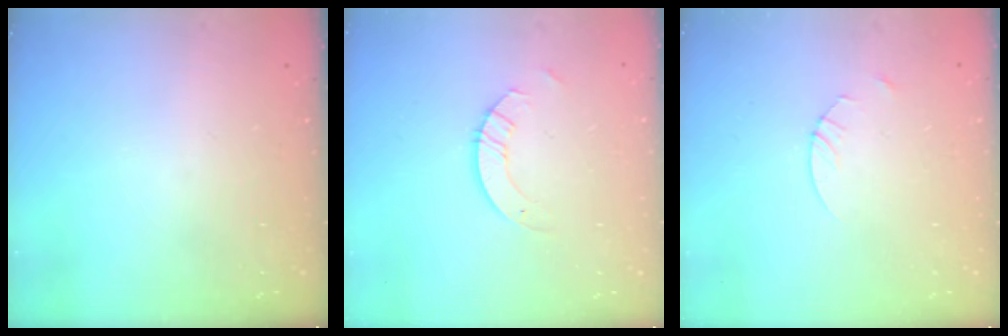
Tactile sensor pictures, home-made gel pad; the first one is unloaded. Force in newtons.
{"total": 3.6, "press": 3.6, "slide": 0.4}
{"total": 1.4, "press": 1.4, "slide": 0.2}